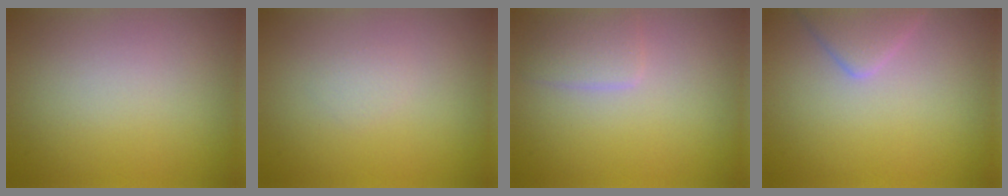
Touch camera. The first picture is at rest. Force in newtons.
{"total": 0.7, "press": 0.7, "slide": 0.0}
{"total": 2.3, "press": 2.3, "slide": 0.1}
{"total": 2.8, "press": 2.8, "slide": 0.1}